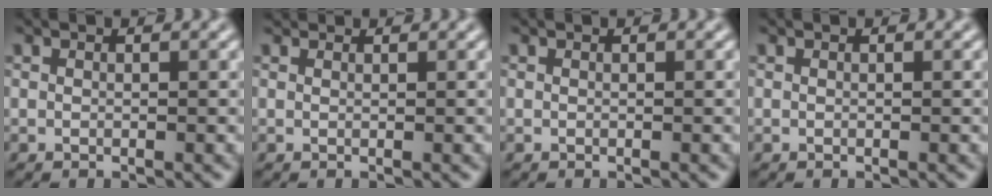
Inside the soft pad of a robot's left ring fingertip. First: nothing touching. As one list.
[{"total": 1.7, "force": [1.5, 0.6, 0.6], "torque": [-0.007, 0.012, 0.011]}, {"total": 0.0}, {"total": 0.0}]